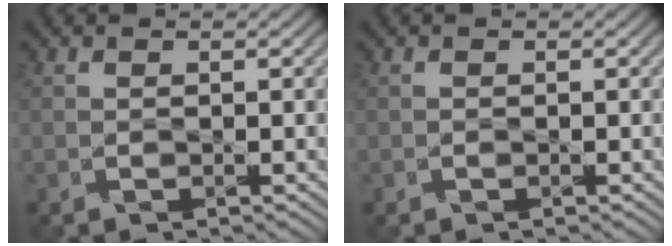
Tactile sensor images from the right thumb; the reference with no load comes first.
{"total": 0.0}